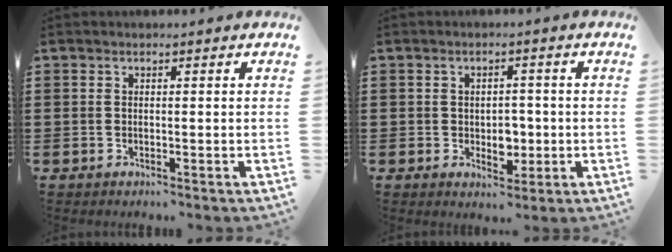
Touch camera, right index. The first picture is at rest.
{"total": 3.2, "force": [-0.4, 2.4, 2.1], "torque": [-0.030, -0.002, -0.015]}